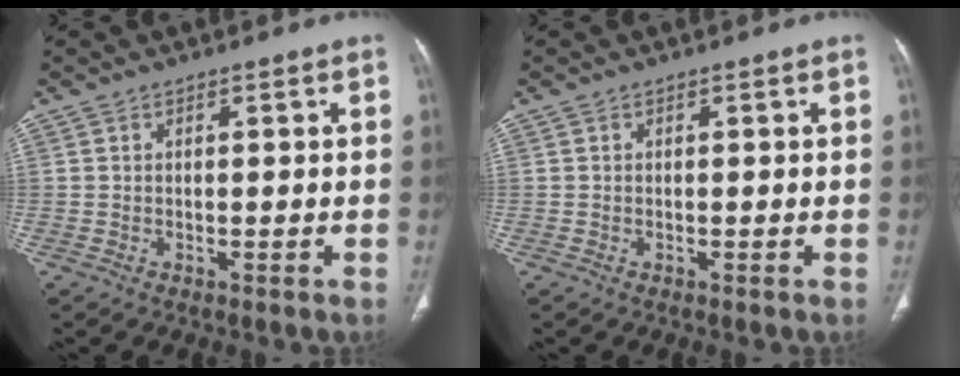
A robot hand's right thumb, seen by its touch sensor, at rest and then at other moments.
{"total": 0.0}